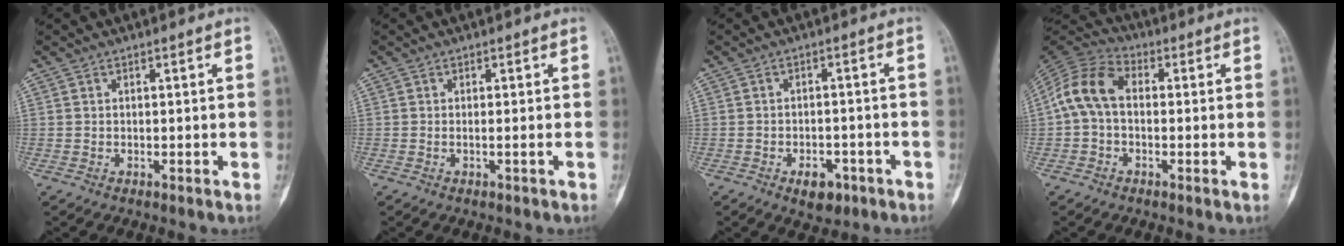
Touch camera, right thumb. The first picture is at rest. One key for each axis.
{"total": 0.5, "fx": -0.2, "fy": -0.2, "fz": 0.5, "tx": -0.008, "ty": 0.002, "tz": -0.003}
{"total": 5.2, "fx": -2.9, "fy": 3.2, "fz": 3.0, "tx": -0.020, "ty": 0.018, "tz": -0.037}
{"total": 10.1, "fx": 0.1, "fy": 7.0, "fz": 7.3, "tx": -0.136, "ty": 0.027, "tz": -0.013}